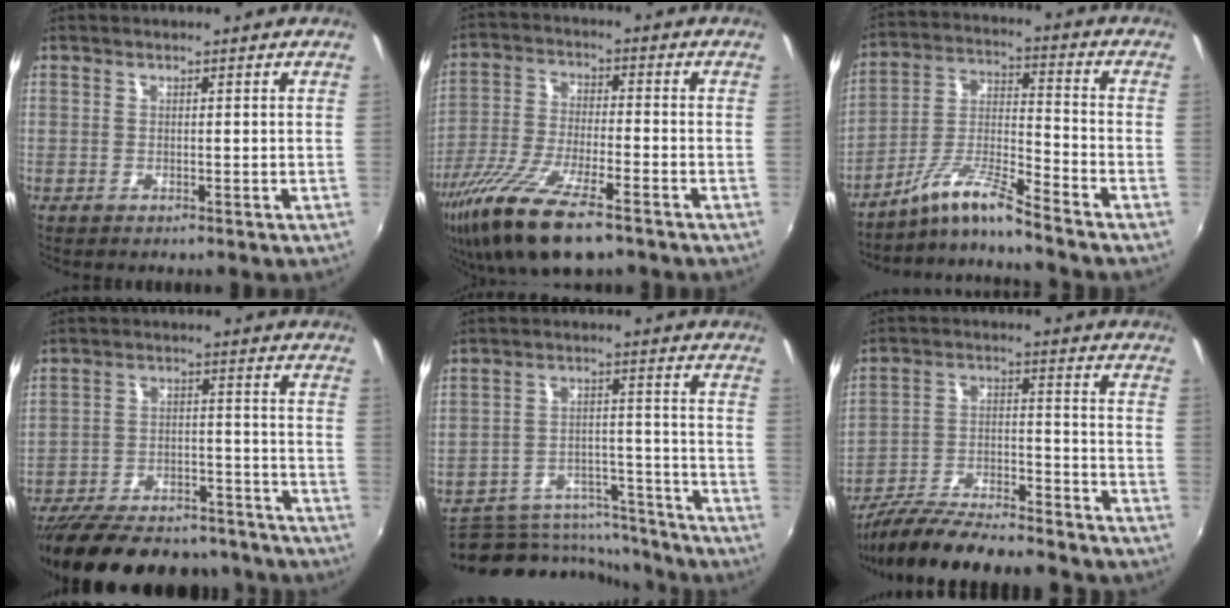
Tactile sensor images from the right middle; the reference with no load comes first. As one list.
[{"total": 16.9, "force": [-11.2, 4.1, 11.9], "torque": [-0.245, -0.053, -0.212]}, {"total": 8.8, "force": [-7.8, -1.1, 4.0], "torque": [-0.091, 0.018, -0.159]}, {"total": 24.3, "force": [-20.9, 8.6, 8.9], "torque": [-0.184, 0.019, -0.279]}, {"total": 12.5, "force": [-11.3, 5.2, 1.5], "torque": [-0.025, 0.033, -0.155]}, {"total": 22.2, "force": [-19.3, 4.1, 10.3], "torque": [-0.185, -0.027, -0.288]}]